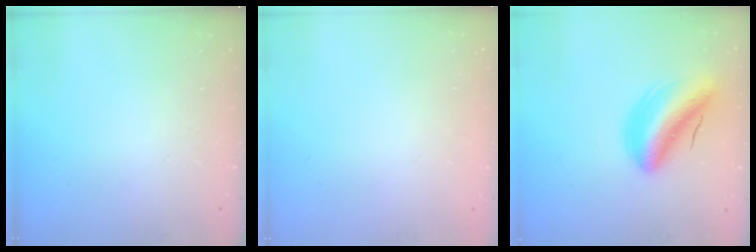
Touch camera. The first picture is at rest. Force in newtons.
{"total": 2.1, "press": 2.1, "slide": 0.1}
{"total": 10.7, "press": 10.1, "slide": 3.5}